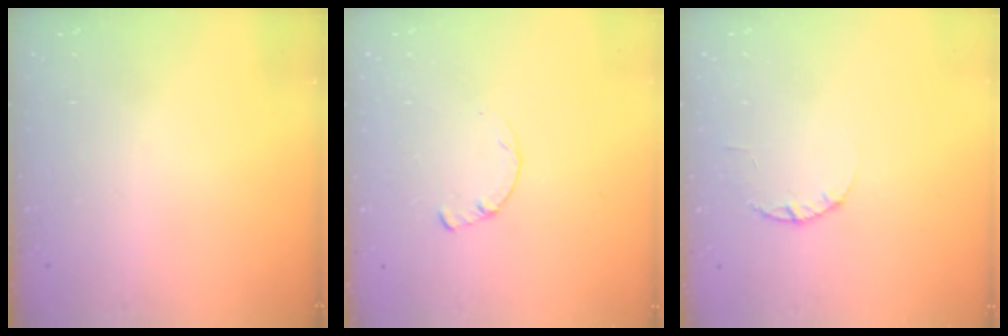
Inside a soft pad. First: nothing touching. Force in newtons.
{"total": 2.2, "press": 2.2, "slide": 0.3}
{"total": 2.4, "press": 2.3, "slide": 0.4}